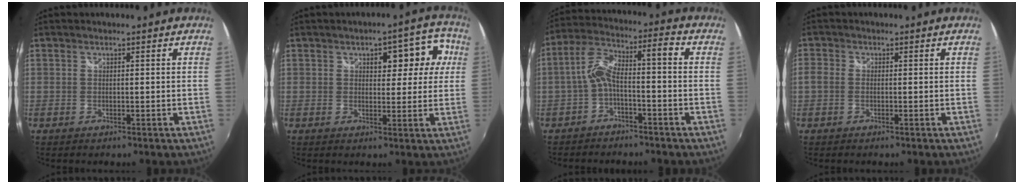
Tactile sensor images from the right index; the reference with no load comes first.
{"total": 8.2, "force": [2.3, 4.5, 6.5], "torque": [-0.087, 0.028, 0.032]}
{"total": 7.9, "force": [-2.9, 2.3, 7.0], "torque": [-0.154, 0.021, -0.051]}
{"total": 2.2, "force": [-0.6, 1.4, 1.5], "torque": [-0.034, 0.000, -0.016]}